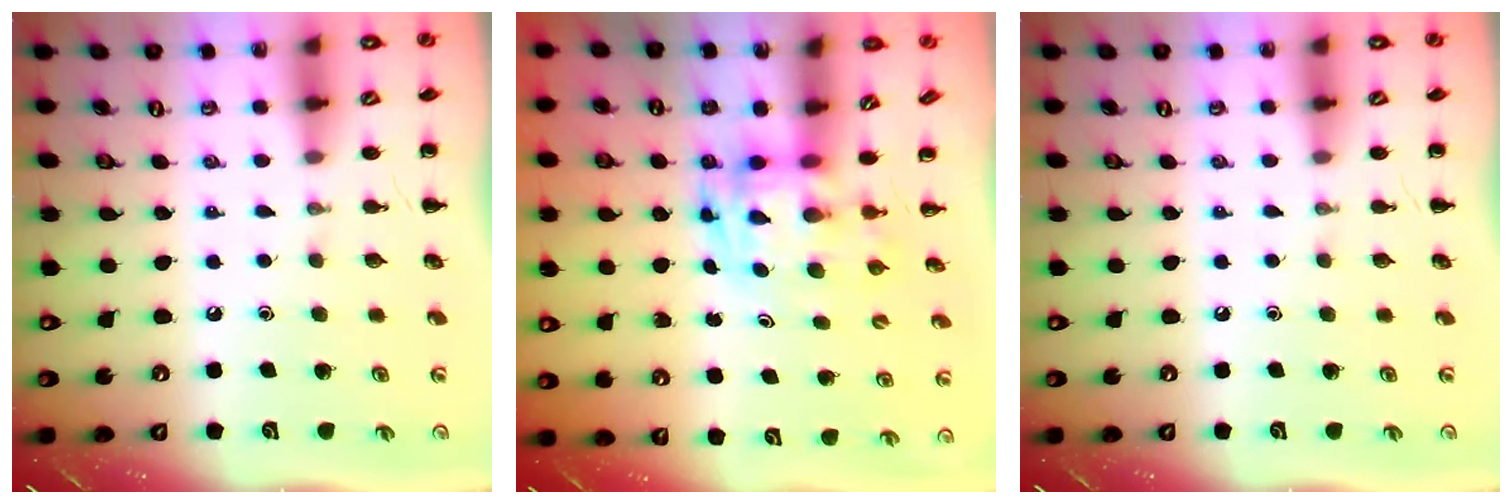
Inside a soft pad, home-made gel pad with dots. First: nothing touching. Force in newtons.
{"total": 3.4, "press": 3.4, "slide": 0.6}
{"total": 0.0}